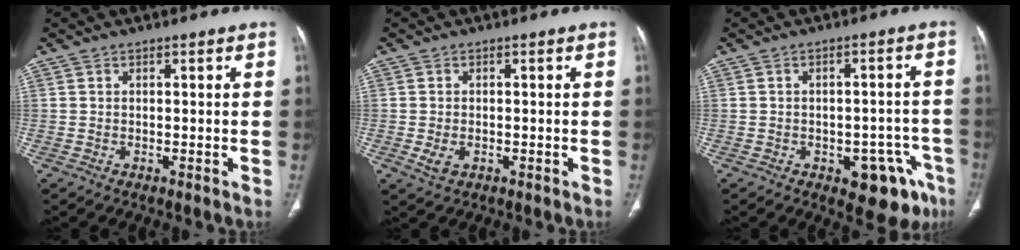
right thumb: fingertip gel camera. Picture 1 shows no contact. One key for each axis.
{"total": 2.8, "fx": -0.7, "fy": 1.8, "fz": 2.0, "tx": -0.044, "ty": 0.002, "tz": -0.008}
{"total": 10.9, "fx": -5.6, "fy": 5.8, "fz": 7.3, "tx": -0.053, "ty": 0.034, "tz": -0.065}